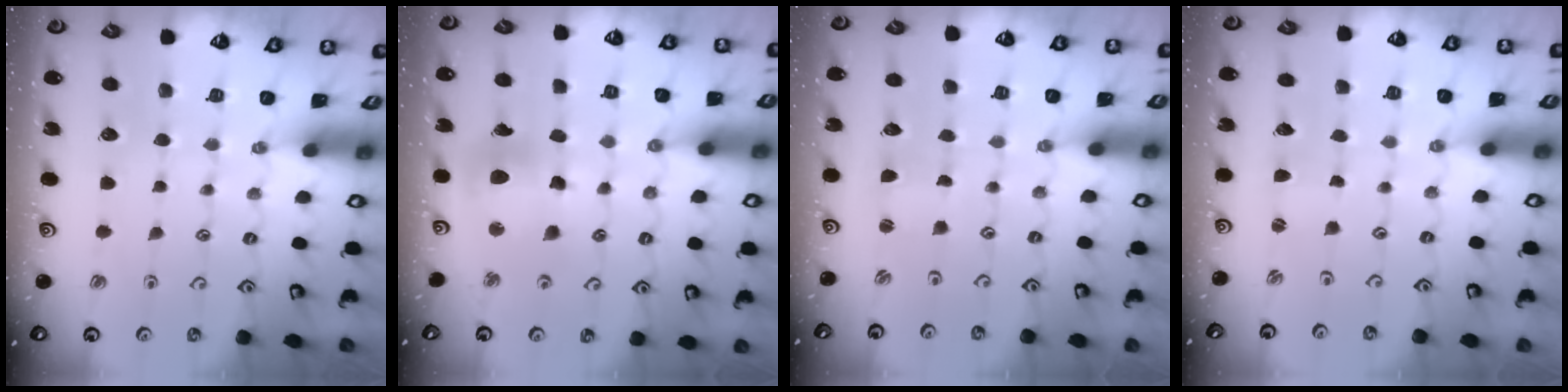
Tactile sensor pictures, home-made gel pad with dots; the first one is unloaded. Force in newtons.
{"total": 12.5, "press": 12.4, "slide": 1.5}
{"total": 0.5, "press": 0.5, "slide": 0.1}
{"total": 0.8, "press": 0.8, "slide": 0.1}